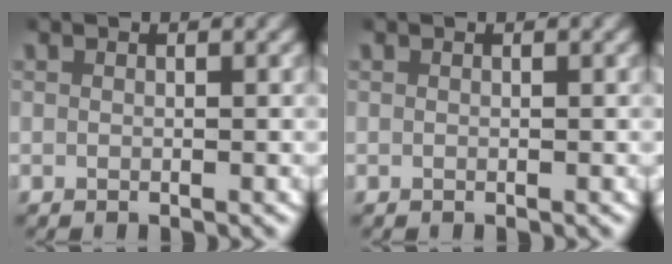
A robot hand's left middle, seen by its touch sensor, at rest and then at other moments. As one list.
[{"total": 0.0}]